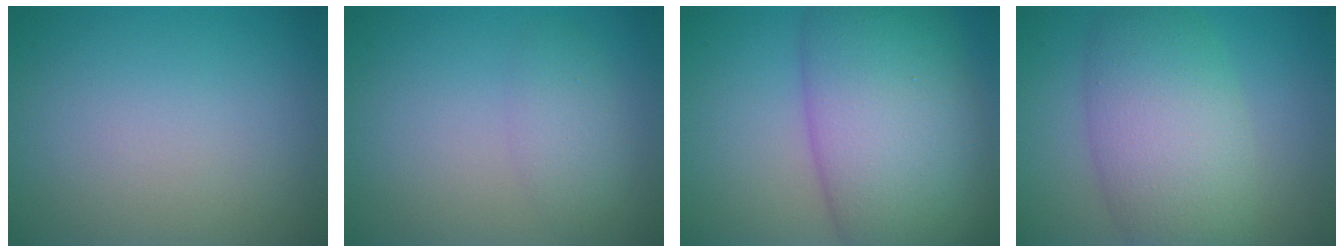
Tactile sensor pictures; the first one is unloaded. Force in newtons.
{"total": 2.2, "press": 2.2, "slide": 0.1}
{"total": 12.8, "press": 12.7, "slide": 0.5}
{"total": 8.1, "press": 8.1, "slide": 0.3}